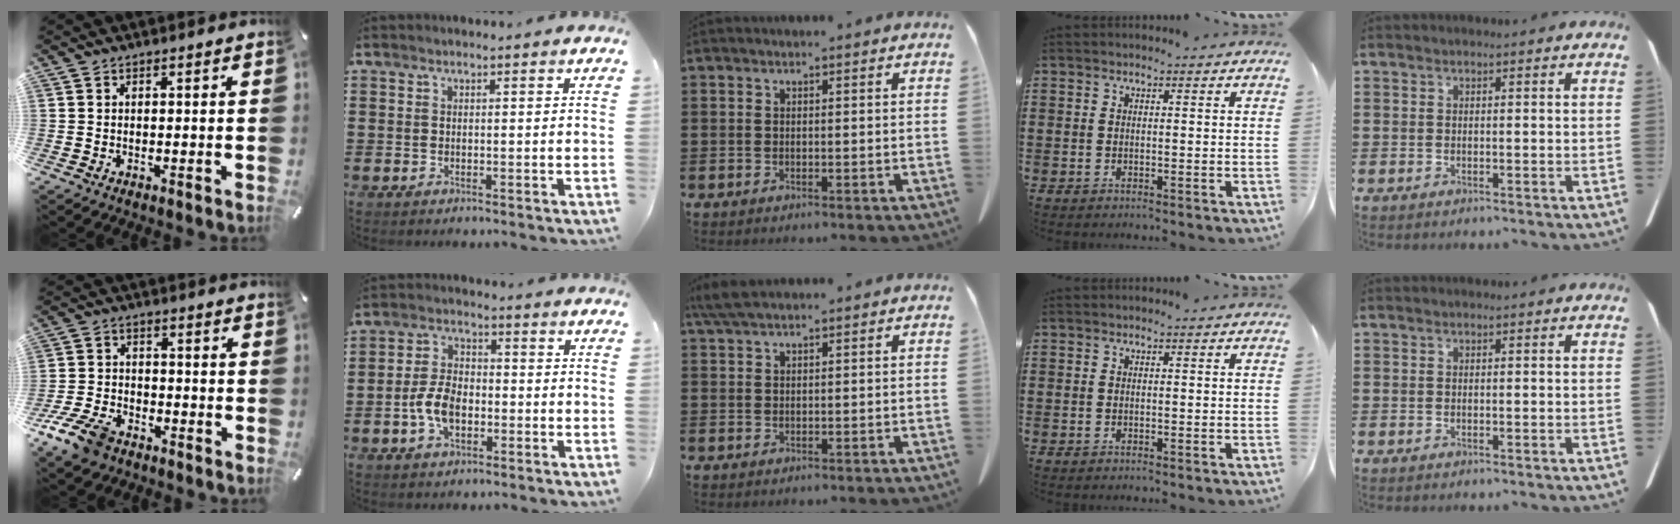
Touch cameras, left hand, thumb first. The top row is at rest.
{"thumb": {"total": 9.1, "force": [-6.2, 4.9, 4.5], "torque": [-0.094, 0.029, -0.116]}, "index": {"total": 6.3, "force": [-1.9, 3.7, 4.7], "torque": [-0.117, 0.001, -0.044]}, "middle": {"total": 3.2, "force": [2.3, 0.5, 2.2], "torque": [-0.049, 0.001, 0.045]}}